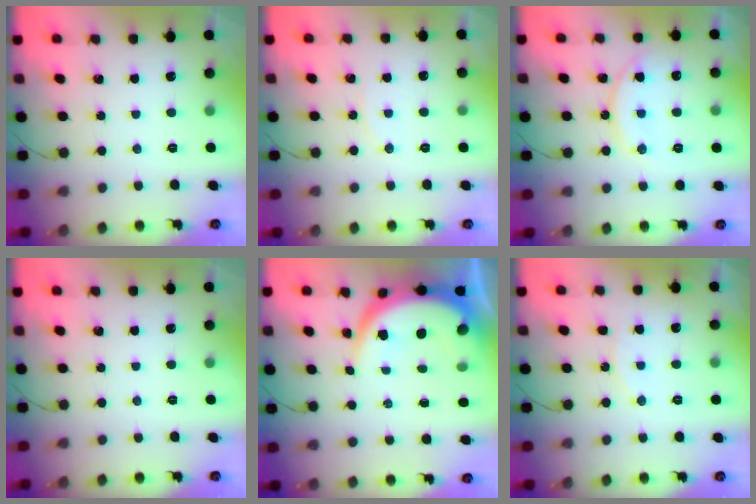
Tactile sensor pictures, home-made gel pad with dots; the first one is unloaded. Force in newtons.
{"total": 4.4, "press": 4.3, "slide": 0.8}
{"total": 14.1, "press": 14.1, "slide": 1.1}
{"total": 0.0}
{"total": 9.4, "press": 9.4, "slide": 0.8}
{"total": 8.2, "press": 8.2, "slide": 0.3}